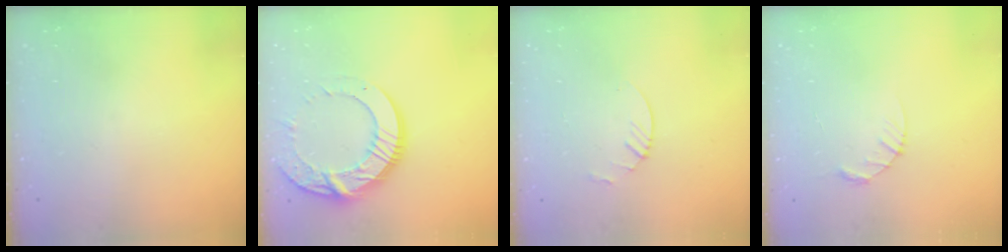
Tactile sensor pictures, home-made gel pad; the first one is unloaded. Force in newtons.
{"total": 15.8, "press": 15.8, "slide": 1.3}
{"total": 3.0, "press": 3.0, "slide": 0.3}
{"total": 3.7, "press": 3.6, "slide": 0.4}